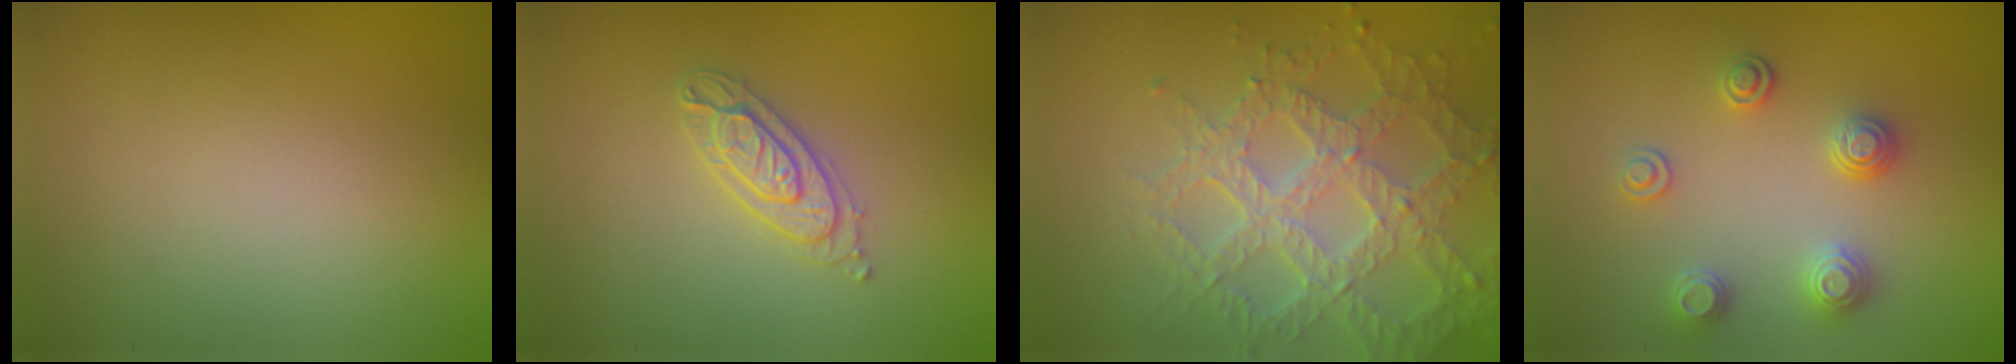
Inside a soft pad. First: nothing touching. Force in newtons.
{"total": 2.3, "press": 2.2, "slide": 0.5}
{"total": 7.0, "press": 5.2, "slide": 4.7}
{"total": 2.9, "press": 2.9, "slide": 0.2}